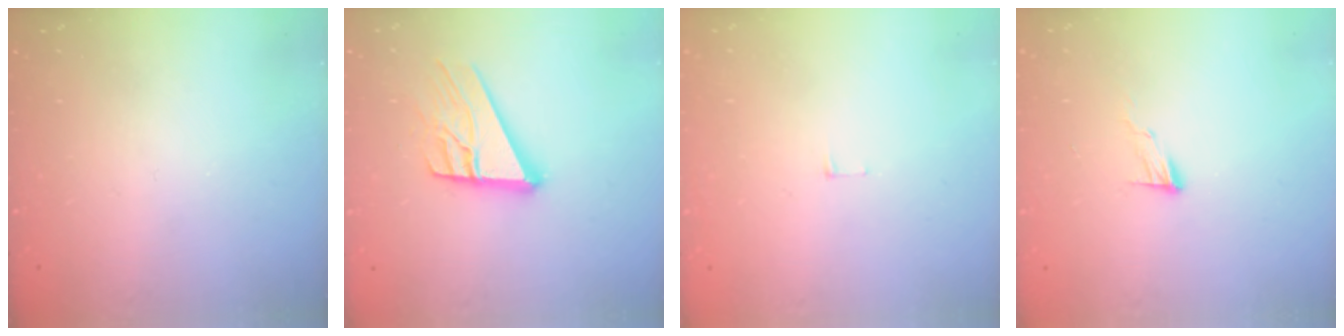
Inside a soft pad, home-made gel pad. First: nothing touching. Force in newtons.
{"total": 14.1, "press": 13.9, "slide": 2.4}
{"total": 3.8, "press": 3.8, "slide": 0.3}
{"total": 6.2, "press": 6.2, "slide": 0.6}